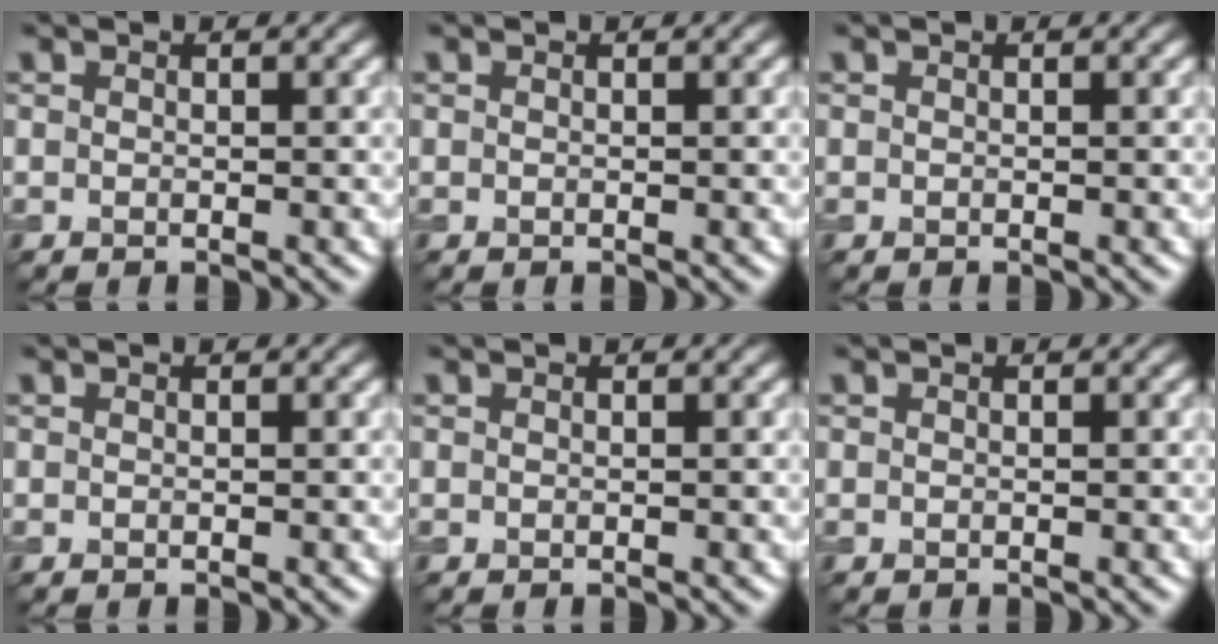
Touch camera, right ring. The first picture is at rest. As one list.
[{"total": 0.0}, {"total": 0.0}, {"total": 0.0}, {"total": 0.0}, {"total": 0.0}]